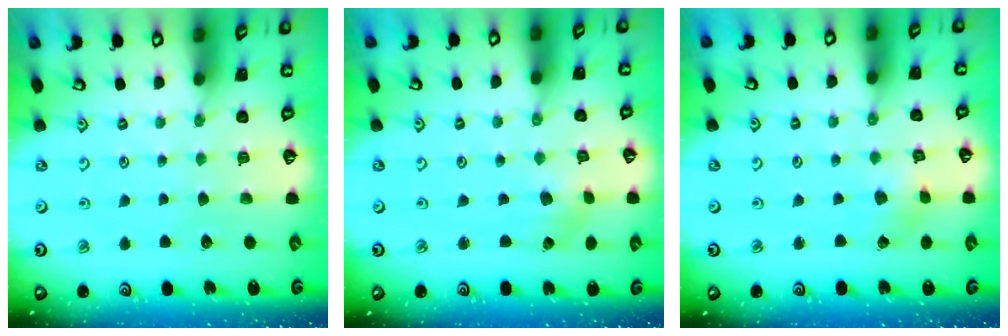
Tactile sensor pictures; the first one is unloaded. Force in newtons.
{"total": 2.4, "press": 2.3, "slide": 0.4}
{"total": 2.3, "press": 2.2, "slide": 0.3}